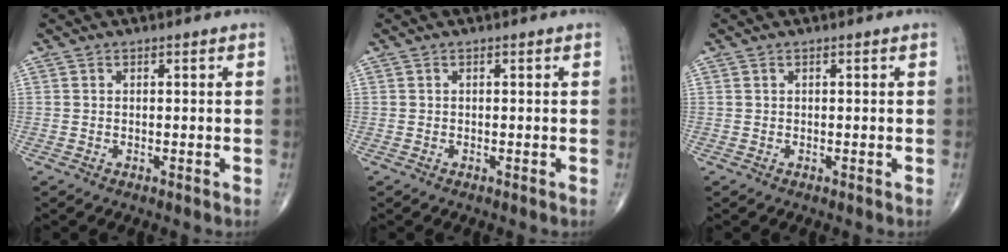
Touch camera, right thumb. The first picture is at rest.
{"total": 0.0}
{"total": 0.0}